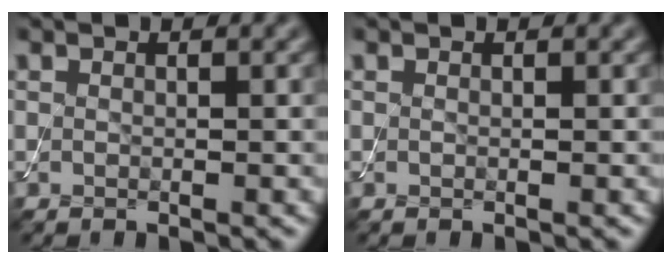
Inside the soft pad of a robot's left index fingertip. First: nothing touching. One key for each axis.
{"total": 0.0}